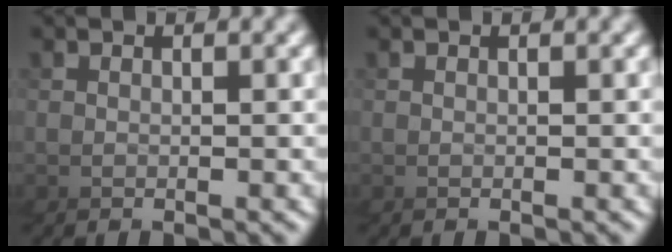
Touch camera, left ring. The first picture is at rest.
{"total": 0.0}